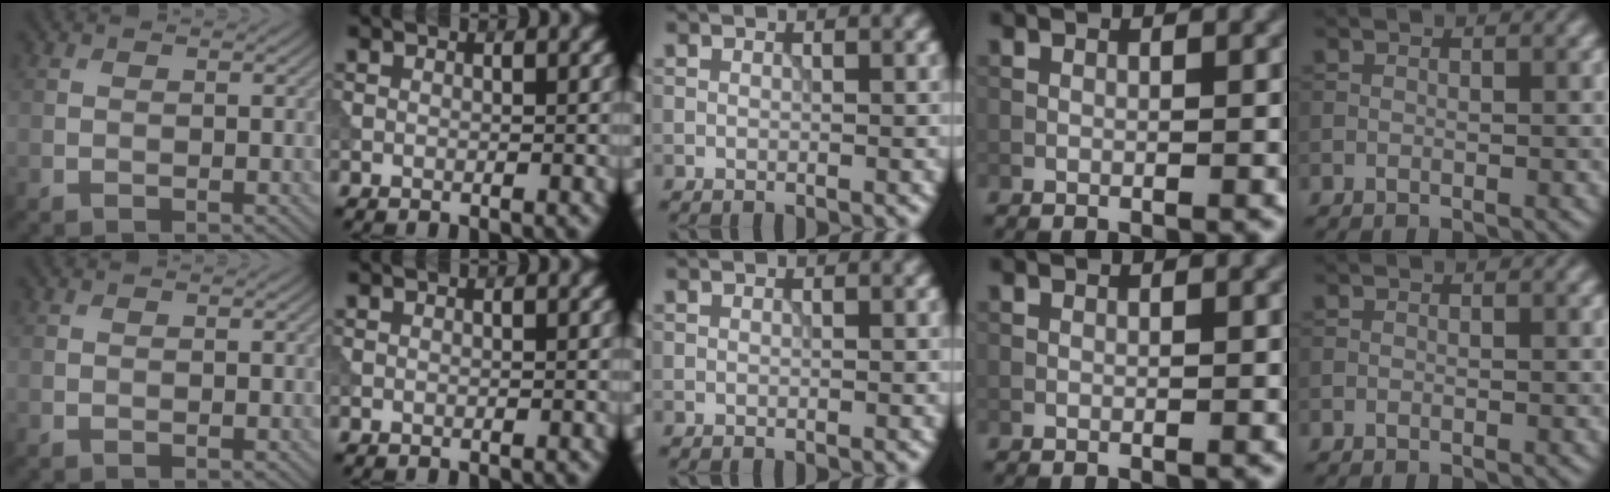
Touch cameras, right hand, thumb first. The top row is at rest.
{}